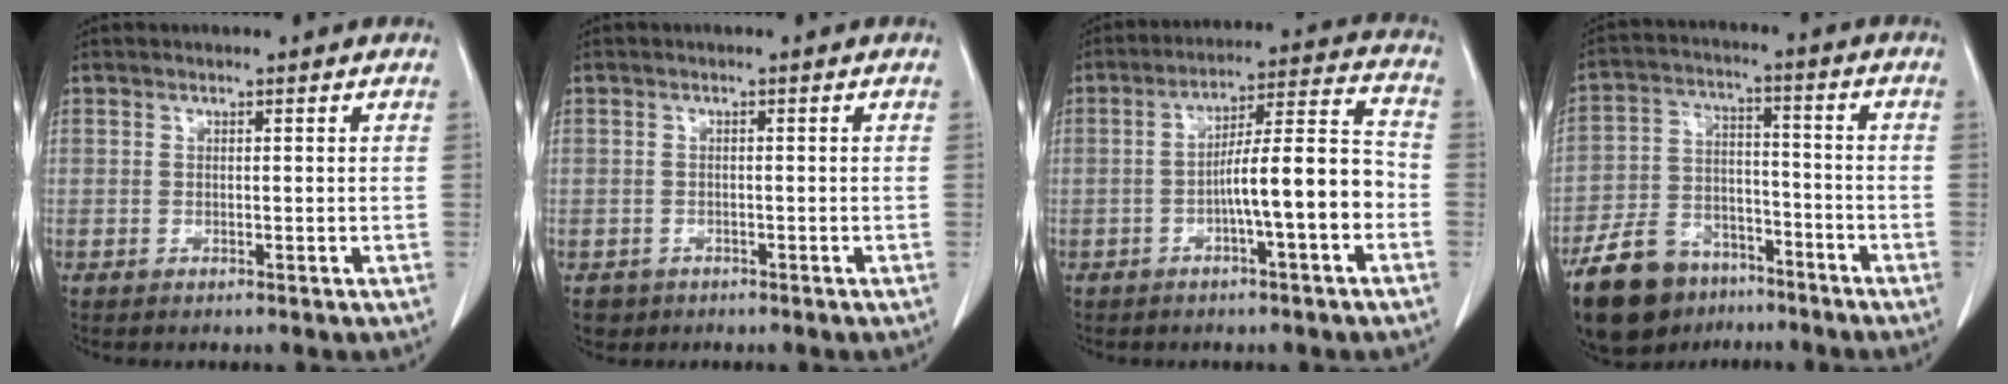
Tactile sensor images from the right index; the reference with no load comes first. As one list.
[{"total": 2.4, "force": [-1.3, 2.0, 0.0], "torque": [-0.004, 0.005, -0.020]}, {"total": 10.9, "force": [-3.2, 0.7, 10.4], "torque": [-0.166, 0.026, -0.050]}, {"total": 13.7, "force": [-9.8, 7.7, 5.5], "torque": [-0.109, 0.015, -0.167]}]